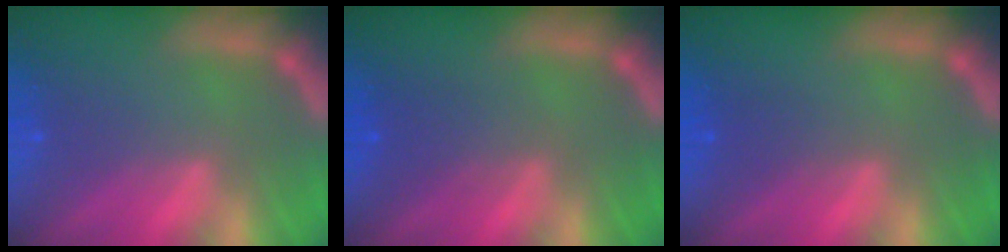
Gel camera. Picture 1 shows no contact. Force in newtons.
{"total": 2.5}
{"total": 1.5}